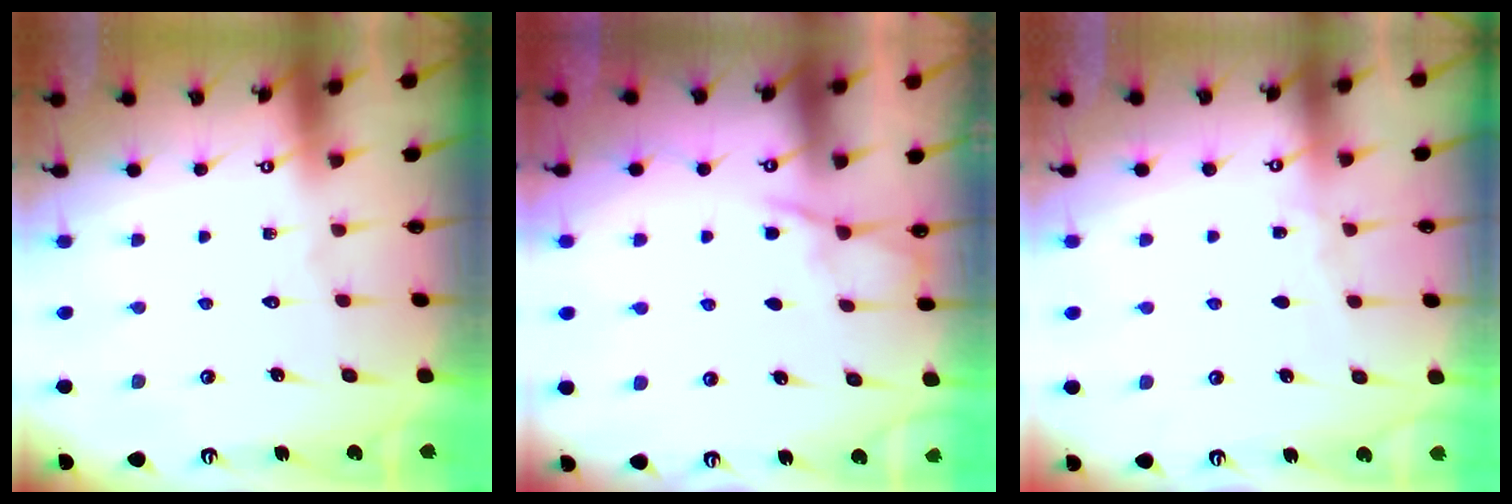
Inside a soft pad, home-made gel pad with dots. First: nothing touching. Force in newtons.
{"total": 3.6, "press": 3.6, "slide": 0.5}
{"total": 2.5, "press": 2.5, "slide": 0.4}